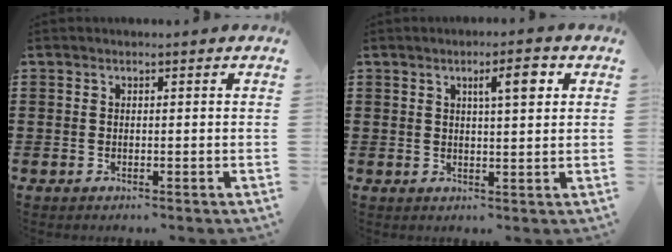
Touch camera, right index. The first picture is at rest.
{"total": 4.2, "force": [1.6, 1.0, 3.8], "torque": [-0.055, -0.001, 0.018]}